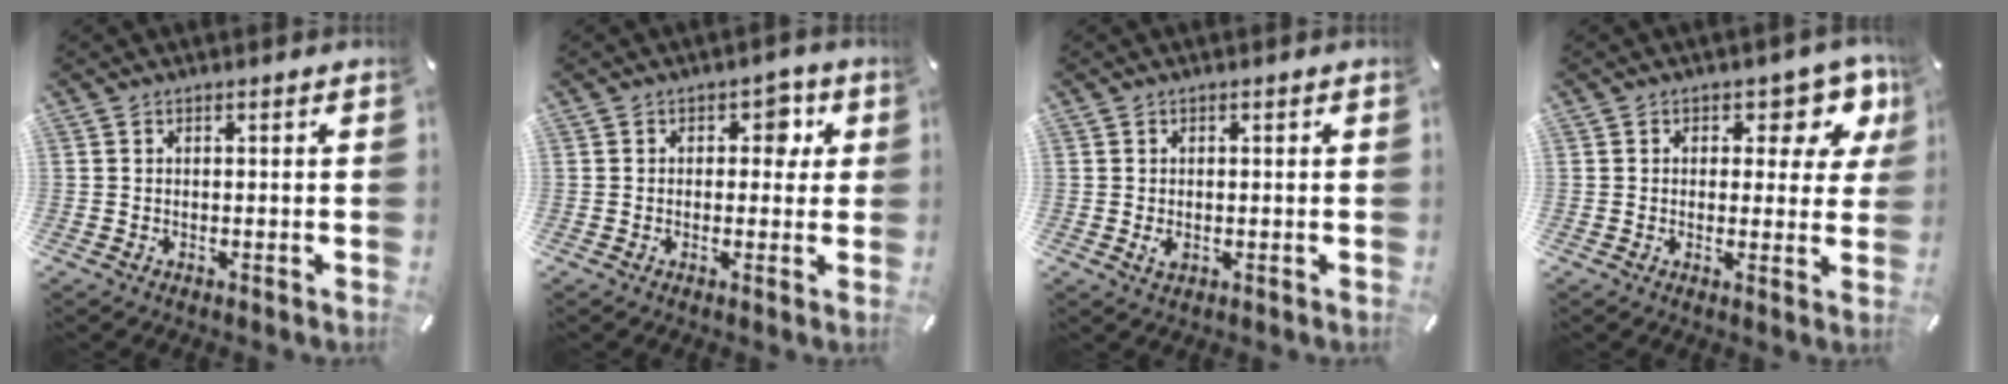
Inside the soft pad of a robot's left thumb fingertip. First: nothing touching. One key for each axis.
{"total": 4.8, "fx": 1.2, "fy": 3.5, "fz": 3.2, "tx": -0.021, "ty": -0.006, "tz": 0.007}
{"total": 1.7, "fx": -0.3, "fy": 1.1, "fz": 1.2, "tx": -0.029, "ty": -0.001, "tz": -0.006}
{"total": 8.2, "fx": 3.8, "fy": 5.0, "fz": 5.4, "tx": -0.059, "ty": -0.018, "tz": 0.061}